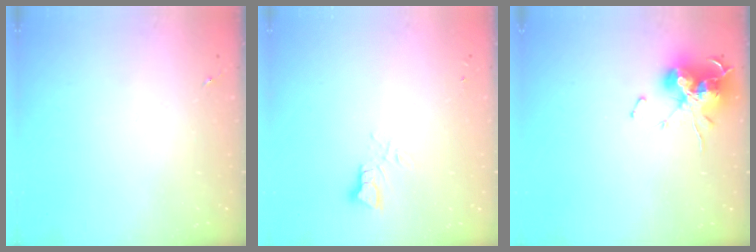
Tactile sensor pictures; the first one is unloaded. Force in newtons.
{"total": 4.0, "press": 4.0, "slide": 0.4}
{"total": 15.3, "press": 15.3, "slide": 0.1}